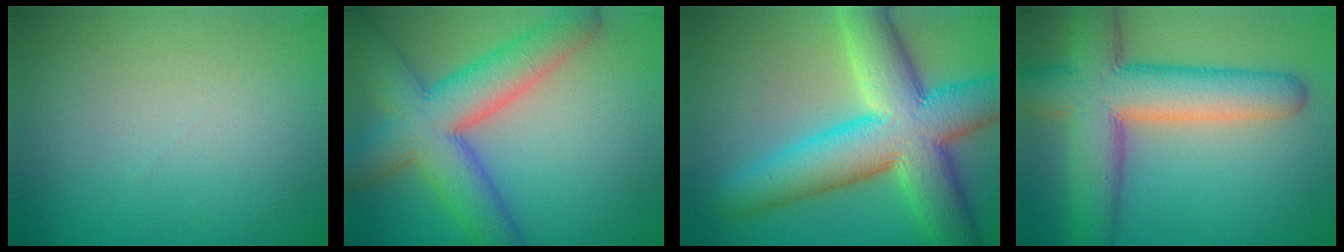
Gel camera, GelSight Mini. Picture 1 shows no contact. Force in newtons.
{"total": 9.2, "press": 9.2, "slide": 0.2}
{"total": 12.0, "press": 12.0, "slide": 0.5}
{"total": 10.5, "press": 10.5, "slide": 0.3}